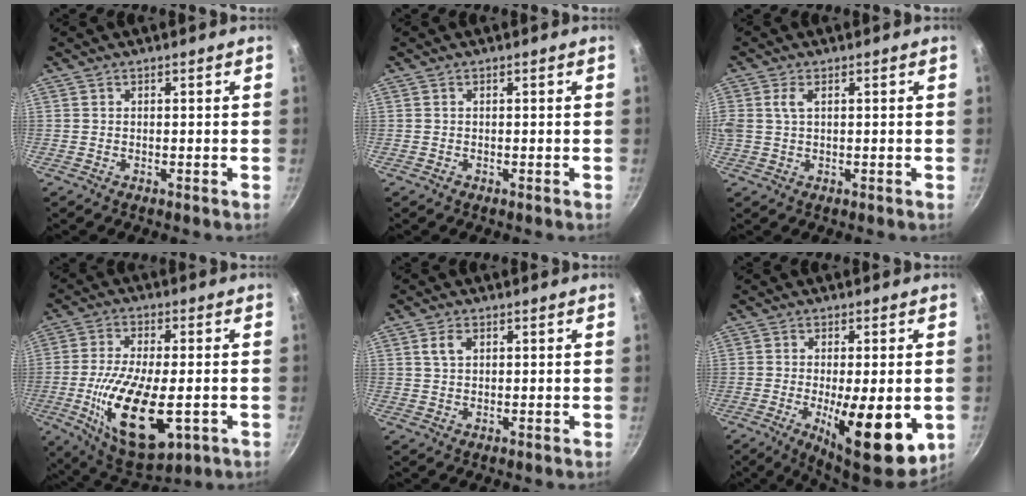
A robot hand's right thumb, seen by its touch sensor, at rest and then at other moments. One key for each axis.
{"total": 0.0}
{"total": 3.3, "fx": 1.0, "fy": 1.7, "fz": 2.7, "tx": -0.076, "ty": 0.013, "tz": 0.024}
{"total": 18.5, "fx": -4.4, "fy": 8.1, "fz": 16.1, "tx": -0.294, "ty": -0.012, "tz": -0.057}
{"total": 2.9, "fx": 1.1, "fy": 1.7, "fz": 2.0, "tx": -0.037, "ty": 0.002, "tz": 0.024}
{"total": 16.7, "fx": -4.0, "fy": 5.7, "fz": 15.2, "tx": -0.196, "ty": -0.024, "tz": -0.038}